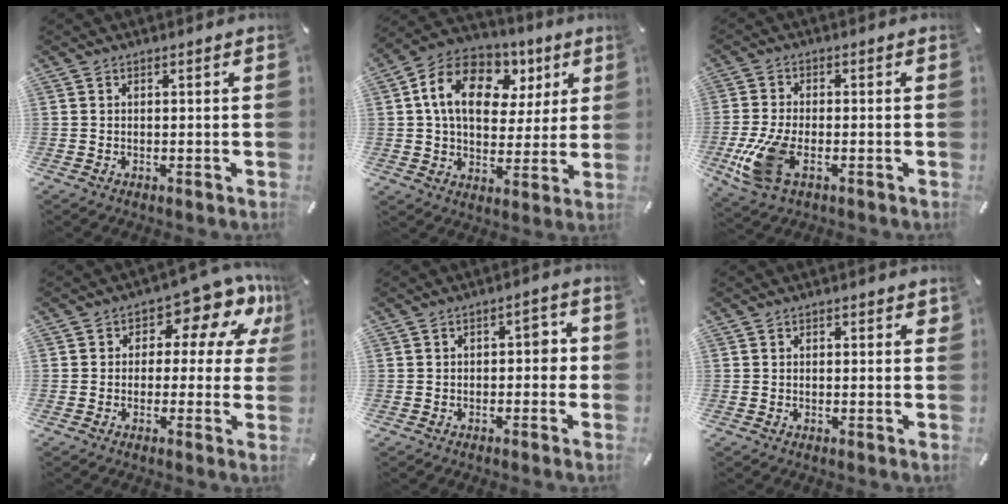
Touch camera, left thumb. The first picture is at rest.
{"total": 16.5, "force": [5.7, 12.1, 9.8], "torque": [-0.171, -0.007, 0.103]}
{"total": 11.1, "force": [-3.6, 5.6, 8.9], "torque": [-0.199, -0.009, -0.062]}
{"total": 11.3, "force": [6.3, 5.9, 7.3], "torque": [-0.097, -0.049, 0.109]}
{"total": 3.5, "force": [-0.5, 2.1, 2.7], "torque": [-0.037, 0.008, -0.018]}
{"total": 1.0, "force": [0.5, 0.7, 0.6], "torque": [-0.004, 0.001, 0.006]}